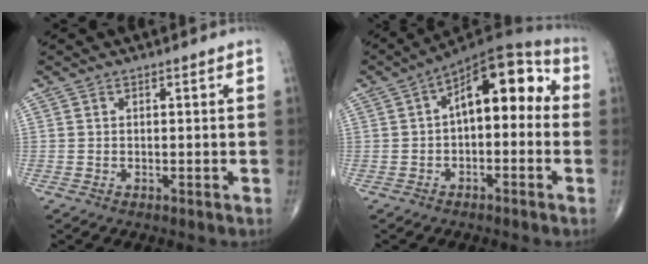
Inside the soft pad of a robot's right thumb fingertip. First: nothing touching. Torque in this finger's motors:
{"motor_torque": [1.35, 3.66, 1.41, -0.10, 0.10]}